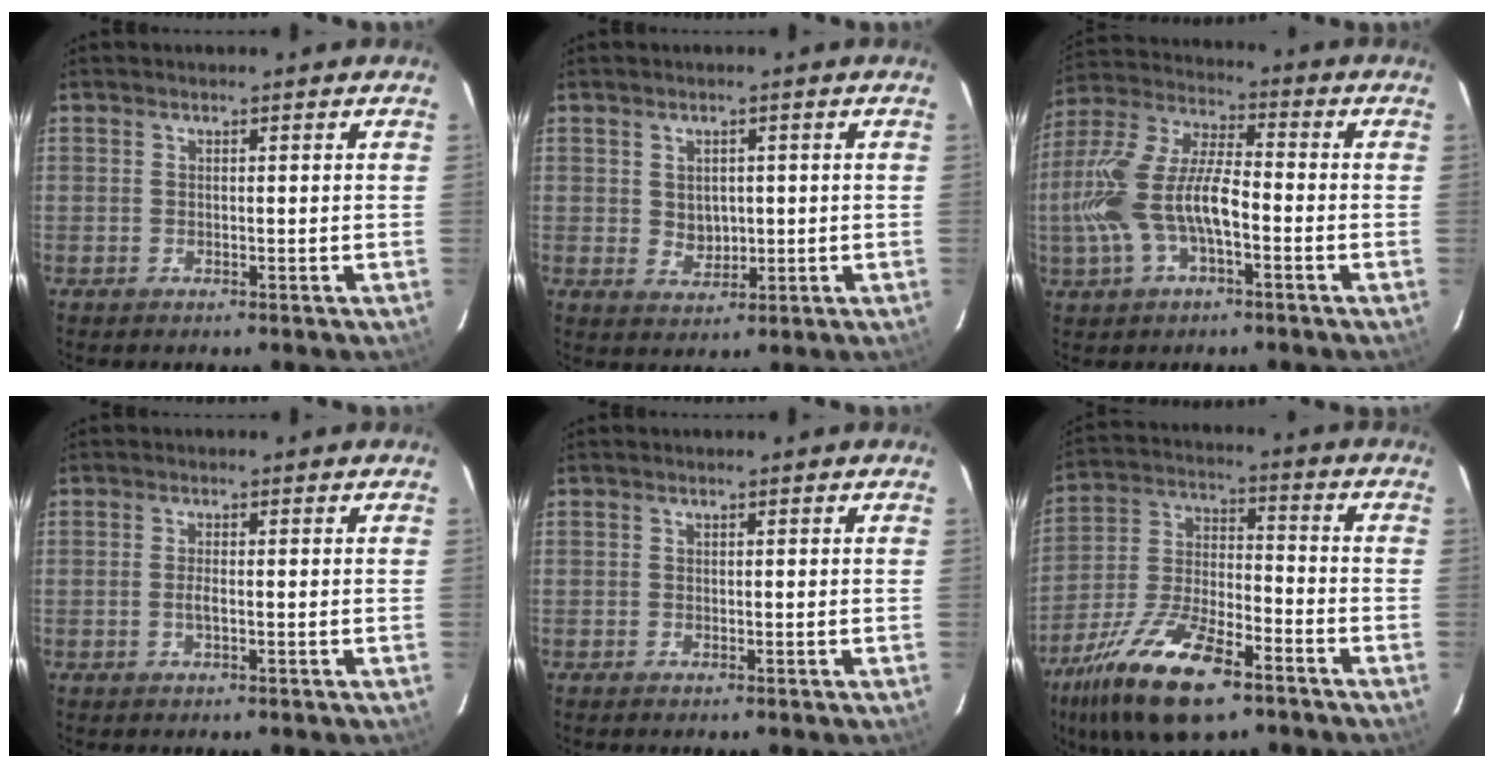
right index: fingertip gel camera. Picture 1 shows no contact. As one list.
[{"total": 3.7, "force": [0.4, 3.1, 1.9], "torque": [-0.031, 0.002, 0.016]}, {"total": 15.1, "force": [-4.0, 6.0, 13.2], "torque": [-0.279, 0.002, -0.074]}, {"total": 1.4, "force": [-0.3, 0.2, 1.4], "torque": [-0.028, 0.000, -0.004]}, {"total": 0.0}, {"total": 19.7, "force": [-12.4, 7.4, 13.4], "torque": [-0.276, -0.024, -0.227]}]